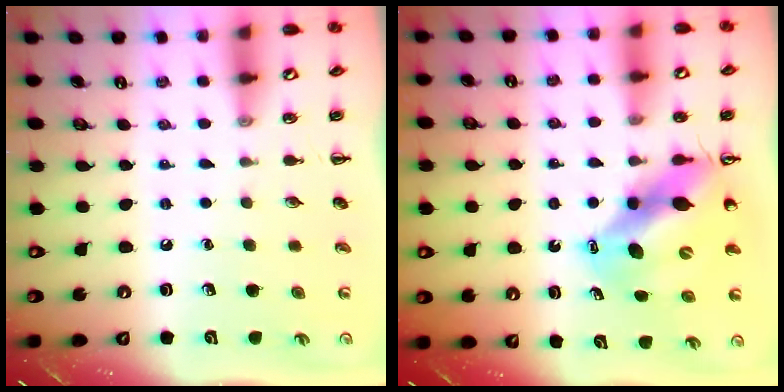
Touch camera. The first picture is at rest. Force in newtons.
{"total": 12.7, "press": 12.1, "slide": 3.7}